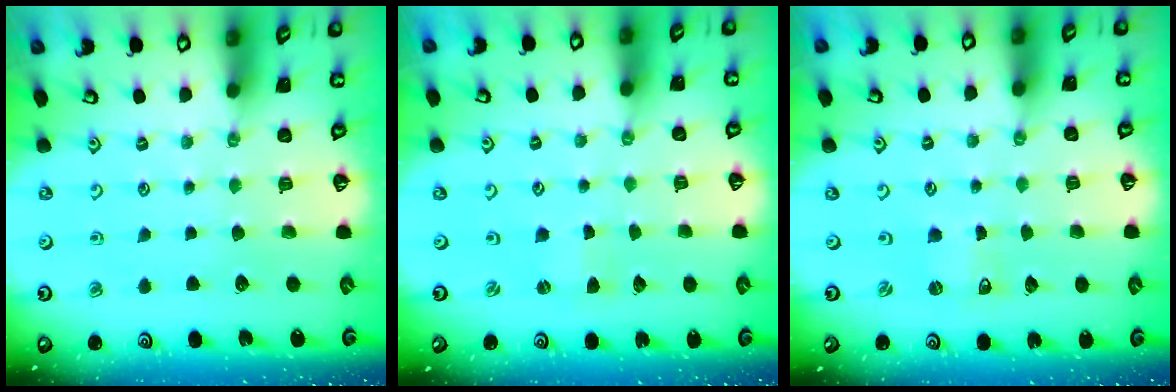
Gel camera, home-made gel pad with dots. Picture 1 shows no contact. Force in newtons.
{"total": 1.2, "press": 1.2, "slide": 0.2}
{"total": 0.6, "press": 0.6, "slide": 0.0}